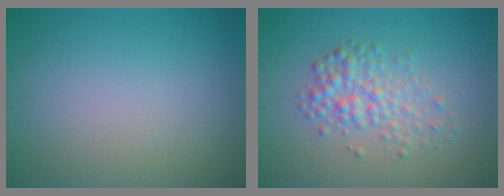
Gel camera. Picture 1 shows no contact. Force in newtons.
{"total": 3.2, "press": 3.2, "slide": 0.1}